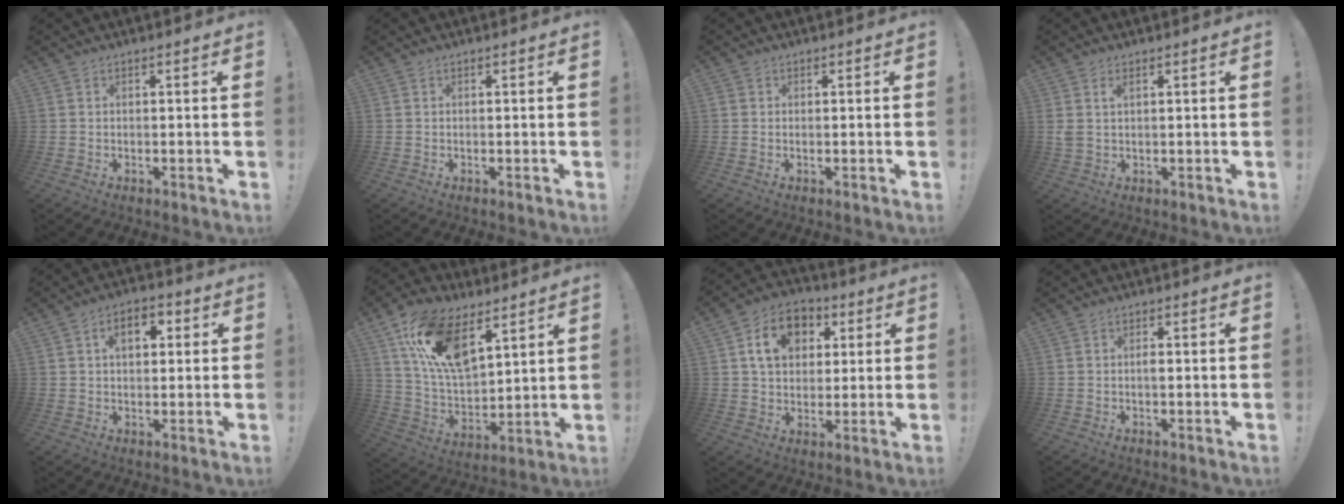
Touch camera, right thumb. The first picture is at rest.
{"total": 0.0}
{"total": 0.6, "force": [0.2, 0.5, 0.2], "torque": [-0.001, 0.000, 0.002]}
{"total": 2.6, "force": [1.2, 1.0, 2.1], "torque": [-0.041, 0.002, 0.021]}
{"total": 6.4, "force": [1.5, 4.2, 4.6], "torque": [-0.056, 0.003, 0.021]}
{"total": 18.9, "force": [10.1, 9.9, 12.5], "torque": [-0.244, -0.042, 0.184]}
{"total": 12.0, "force": [4.1, 9.4, 6.2], "torque": [-0.091, 0.000, 0.078]}
{"total": 1.1, "force": [-0.4, 0.2, 1.0], "torque": [-0.025, 0.003, -0.007]}